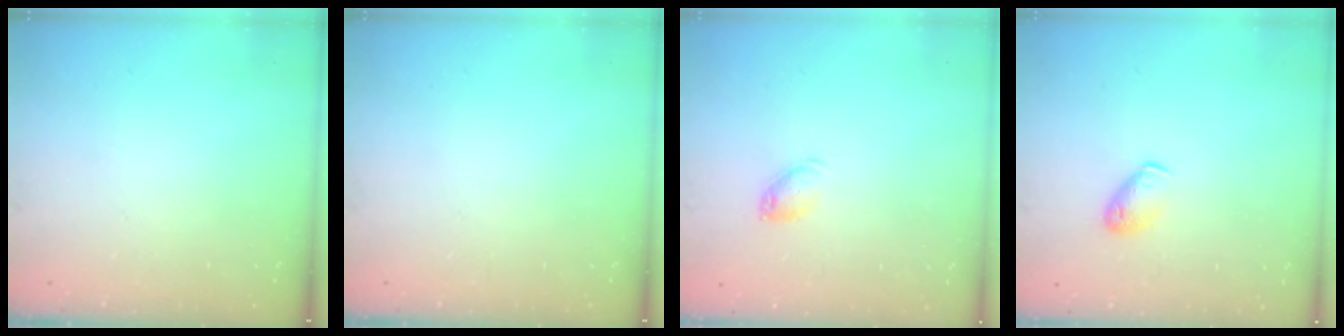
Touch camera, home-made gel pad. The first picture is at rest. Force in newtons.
{"total": 0.0}
{"total": 5.7, "press": 5.6, "slide": 0.8}
{"total": 6.2, "press": 6.2, "slide": 0.9}